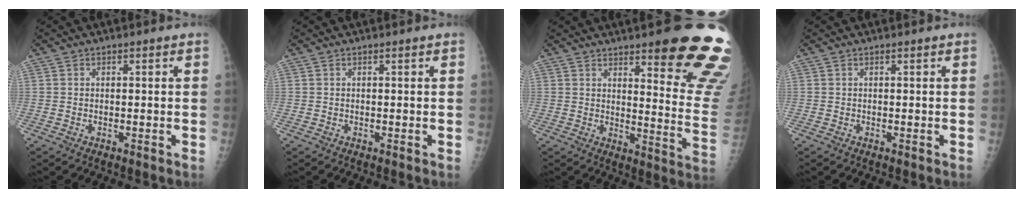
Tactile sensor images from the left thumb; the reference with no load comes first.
{"total": 0.0}
{"total": 19.9, "force": [13.2, 4.1, 14.4], "torque": [-0.147, -0.083, 0.163]}
{"total": 0.0}